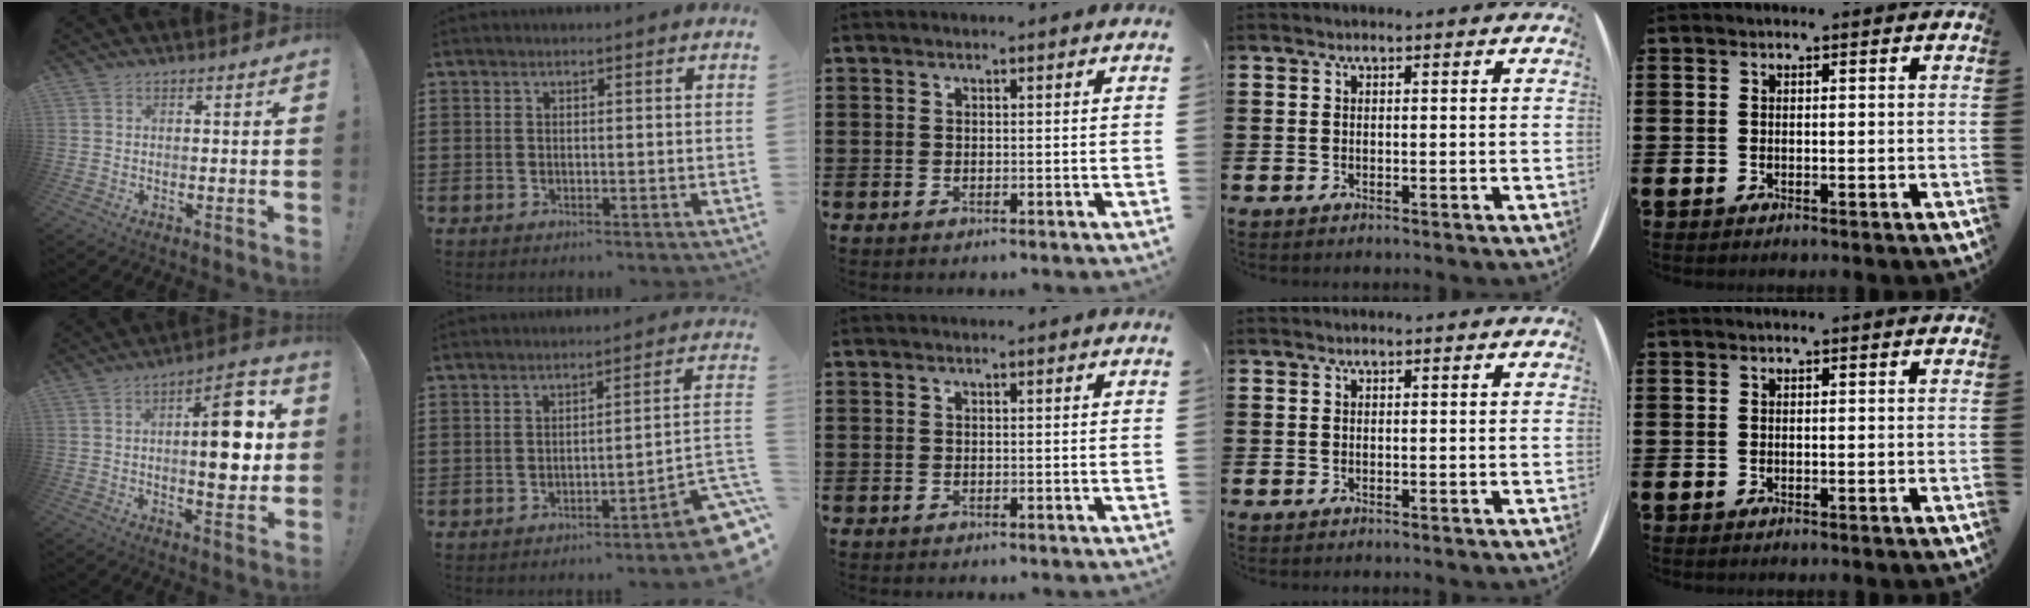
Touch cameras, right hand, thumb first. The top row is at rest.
{"thumb": {"total": 14.1, "force": [1.3, 5.2, 13.1], "torque": [-0.177, 0.002, 0.013]}, "index": {"total": 4.2, "force": [-3.0, 0.1, 3.0], "torque": [-0.046, -0.024, -0.061]}}